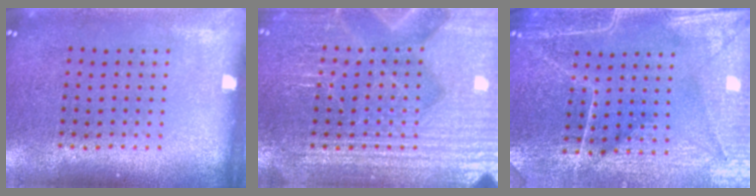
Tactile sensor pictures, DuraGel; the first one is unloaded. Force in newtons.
{"total": 4.7, "press": 4.6, "slide": 0.6}
{"total": 4.5, "press": 4.1, "slide": 1.9}